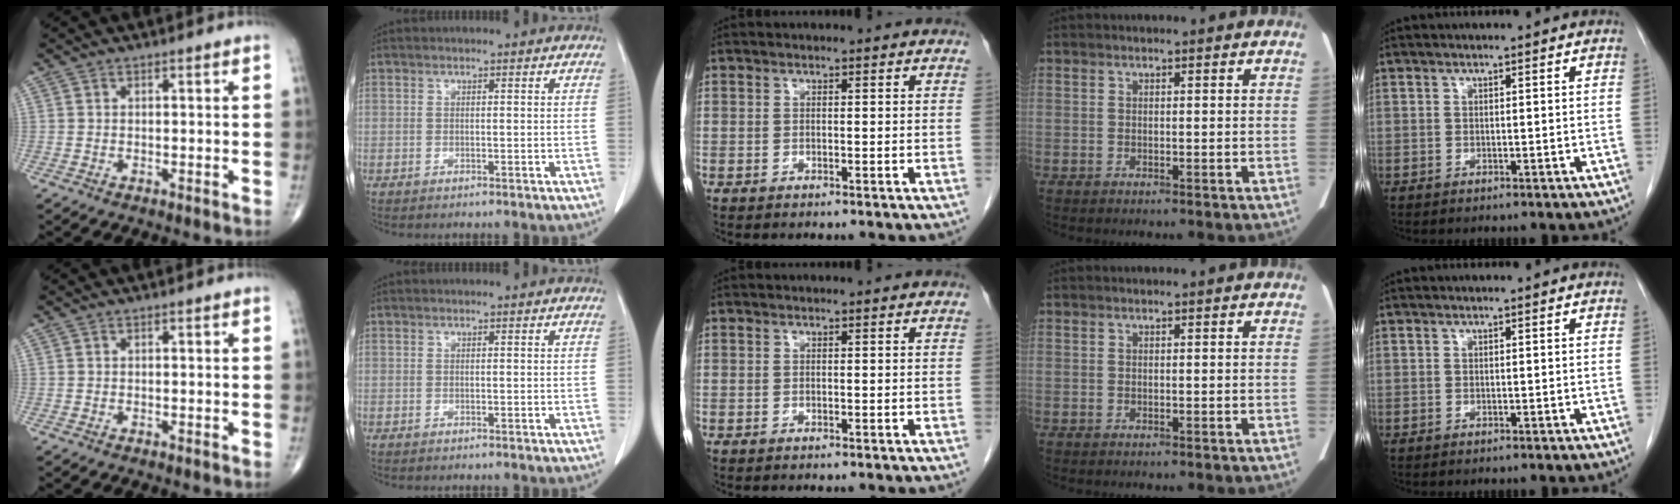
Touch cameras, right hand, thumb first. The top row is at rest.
{}